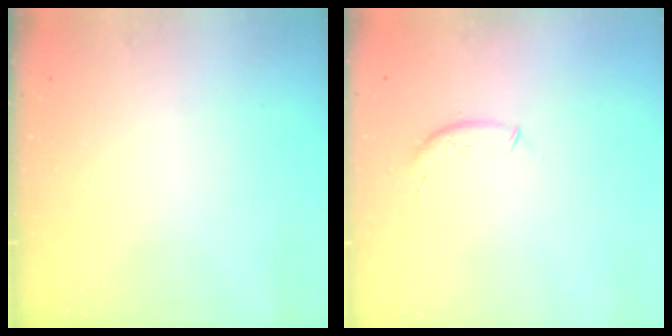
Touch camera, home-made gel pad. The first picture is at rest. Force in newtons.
{"total": 7.4, "press": 7.3, "slide": 1.2}